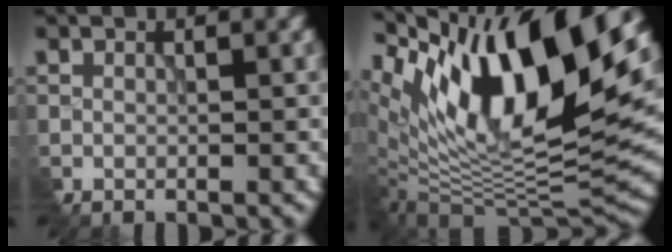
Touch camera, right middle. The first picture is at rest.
{"total": 16.2, "force": [6.3, 6.3, 13.5], "torque": [-0.240, 0.012, 0.108]}